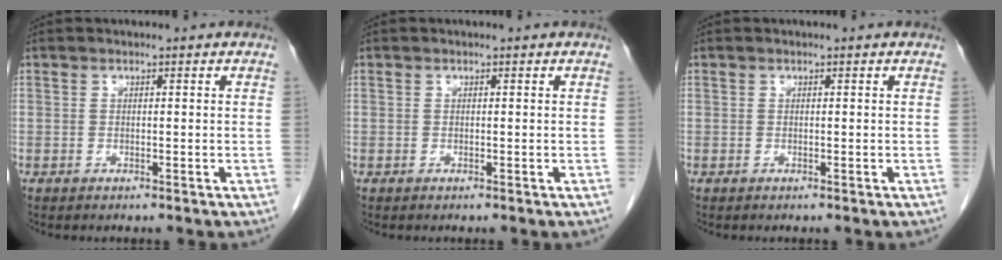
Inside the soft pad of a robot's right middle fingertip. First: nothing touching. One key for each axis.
{"total": 0.0}
{"total": 0.0}